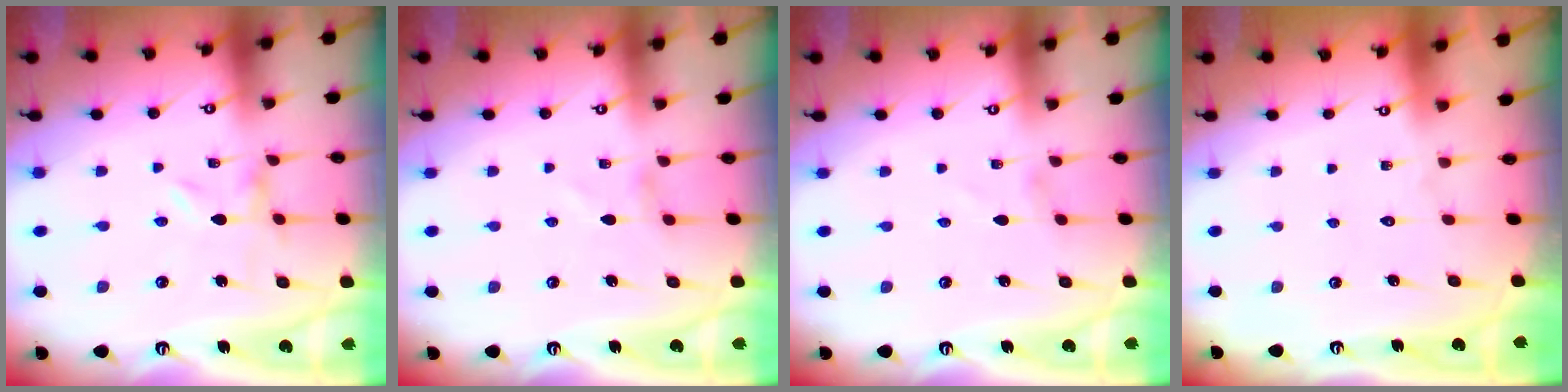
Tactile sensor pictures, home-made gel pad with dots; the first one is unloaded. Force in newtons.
{"total": 0.5, "press": 0.5, "slide": 0.2}
{"total": 1.5, "press": 1.5, "slide": 0.0}
{"total": 1.7, "press": 1.7, "slide": 0.1}